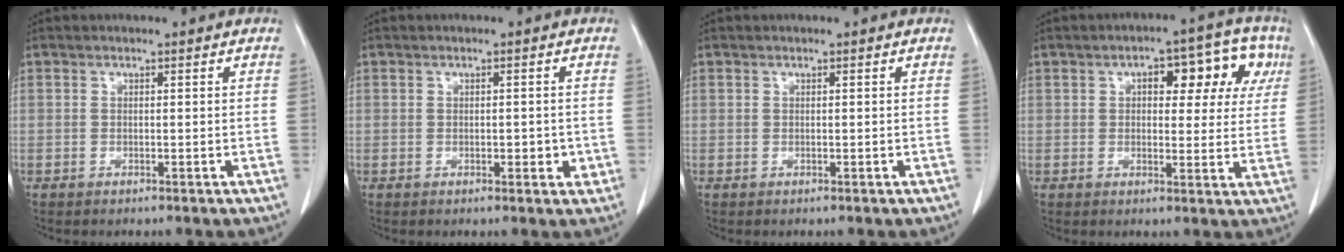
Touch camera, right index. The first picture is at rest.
{"total": 2.9, "force": [-0.6, 1.5, 2.4], "torque": [-0.035, 0.004, -0.002]}
{"total": 0.0}
{"total": 11.7, "force": [4.1, 5.4, 9.6], "torque": [-0.119, 0.040, 0.053]}